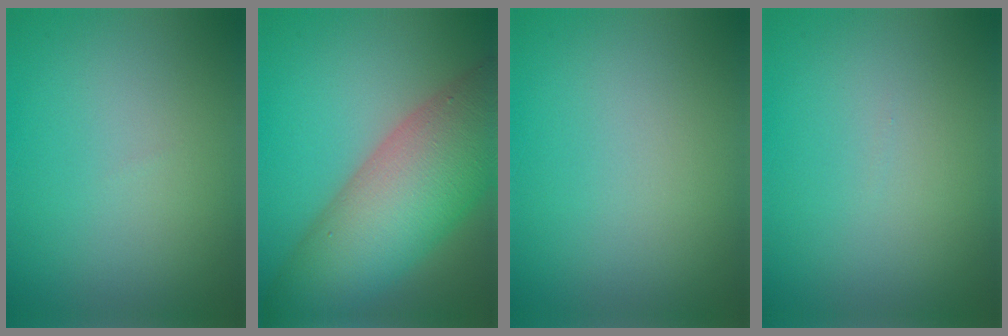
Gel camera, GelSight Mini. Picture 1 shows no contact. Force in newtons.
{"total": 13.1, "press": 13.1, "slide": 0.6}
{"total": 0.0}
{"total": 0.0}